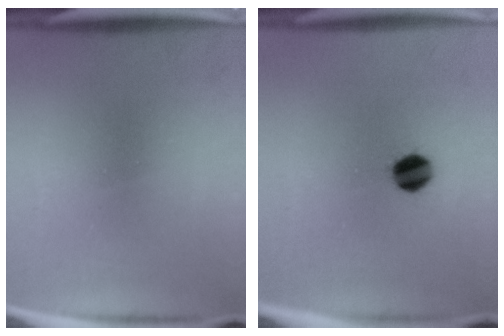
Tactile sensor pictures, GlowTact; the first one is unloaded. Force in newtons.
{"total": 6.5}